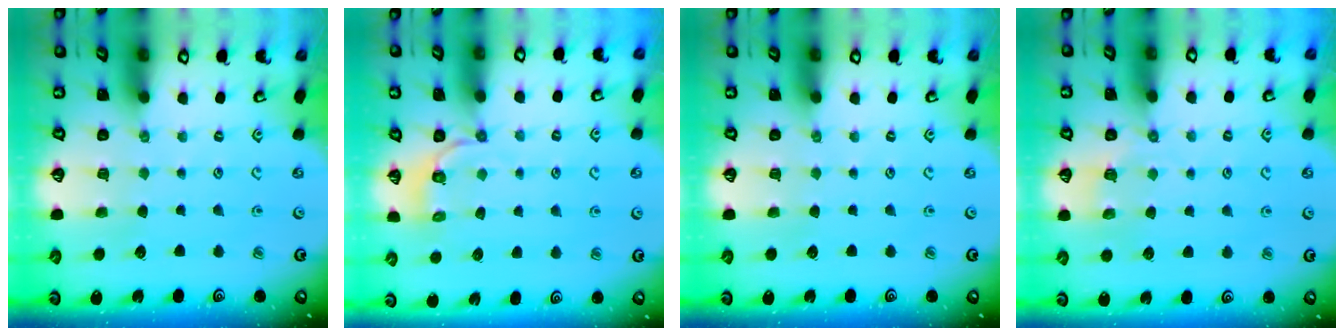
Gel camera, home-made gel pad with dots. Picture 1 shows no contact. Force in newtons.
{"total": 3.7, "press": 2.7, "slide": 2.5}
{"total": 0.0}
{"total": 3.0, "press": 2.5, "slide": 1.6}